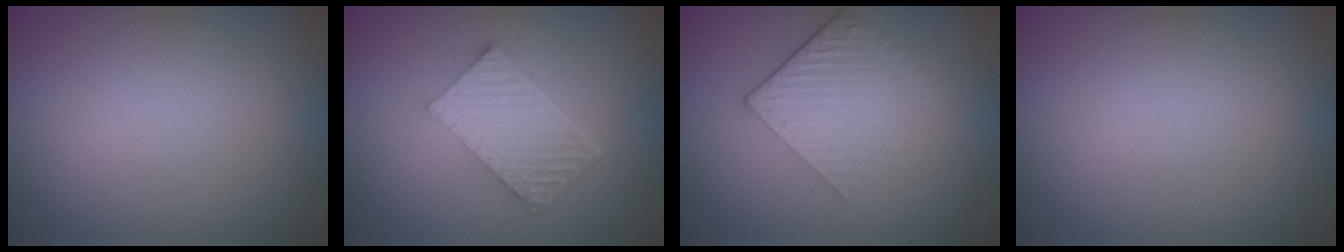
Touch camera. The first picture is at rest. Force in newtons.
{"total": 6.1, "press": 4.2, "slide": 4.4}
{"total": 3.8, "press": 2.8, "slide": 2.6}
{"total": 0.0}